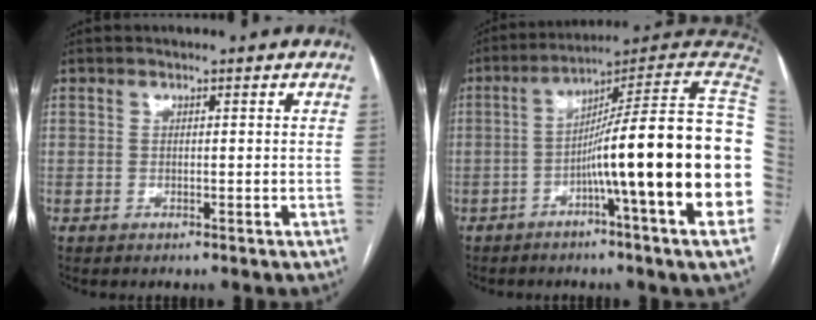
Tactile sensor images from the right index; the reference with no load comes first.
{"total": 22.7, "force": [-2.8, -1.3, 22.5], "torque": [-0.226, 0.022, -0.061]}